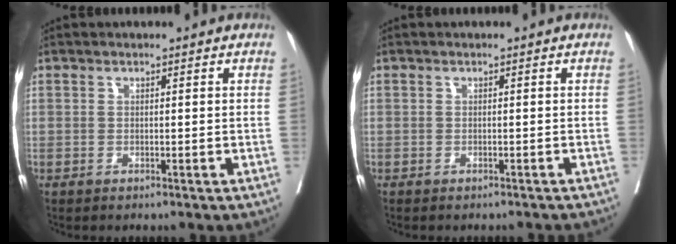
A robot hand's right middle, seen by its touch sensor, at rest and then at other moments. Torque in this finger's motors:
{"motor_torque": [0.04, -0.04, -0.02, -0.01]}